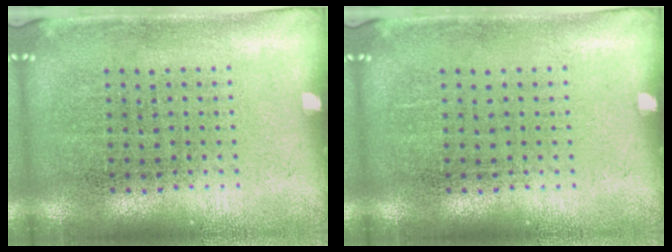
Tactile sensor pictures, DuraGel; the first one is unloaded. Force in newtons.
{"total": 0.0}